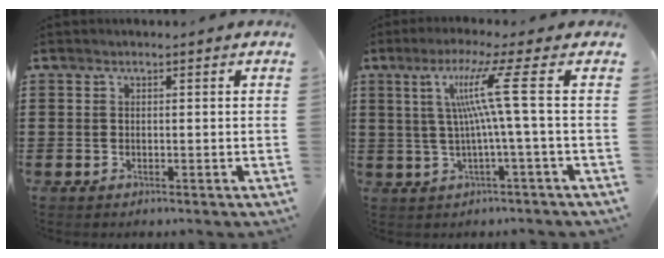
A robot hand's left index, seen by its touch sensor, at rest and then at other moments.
{"total": 8.9, "force": [1.6, -1.4, 8.7], "torque": [-0.180, 0.001, 0.010]}